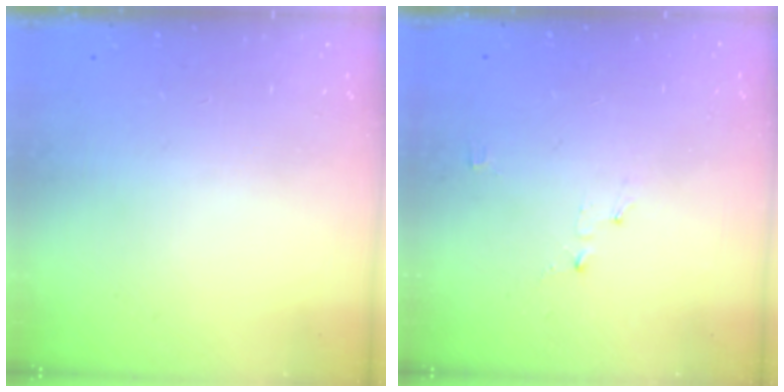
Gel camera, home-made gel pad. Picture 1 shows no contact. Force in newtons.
{"total": 2.5, "press": 2.5, "slide": 0.3}